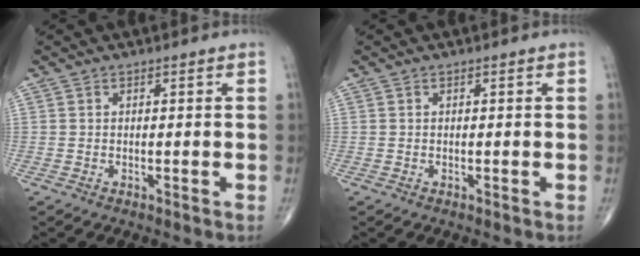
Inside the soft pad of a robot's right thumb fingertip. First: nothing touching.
{"total": 0.0}